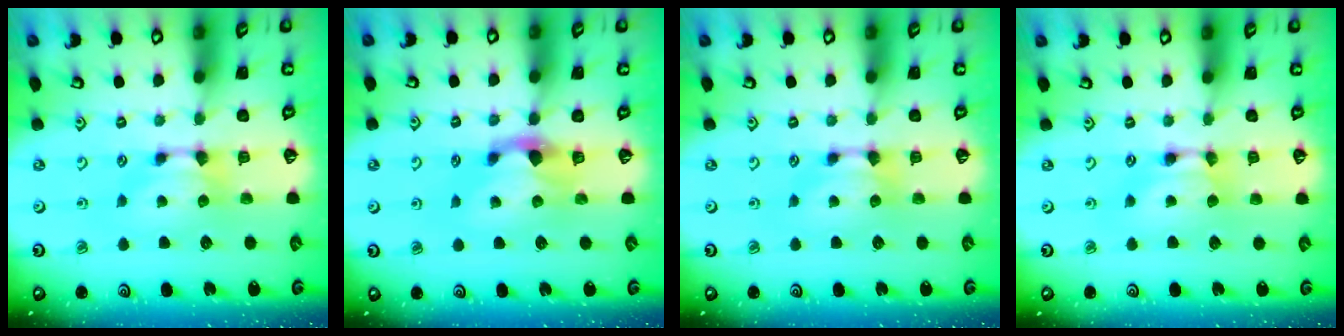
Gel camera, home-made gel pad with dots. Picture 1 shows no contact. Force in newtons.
{"total": 1.7, "press": 1.0, "slide": 1.4}
{"total": 0.0}
{"total": 1.7, "press": 1.7, "slide": 0.1}